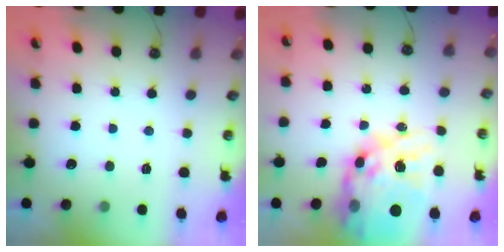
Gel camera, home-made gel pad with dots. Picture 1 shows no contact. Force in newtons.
{"total": 26.7, "press": 26.6, "slide": 2.6}